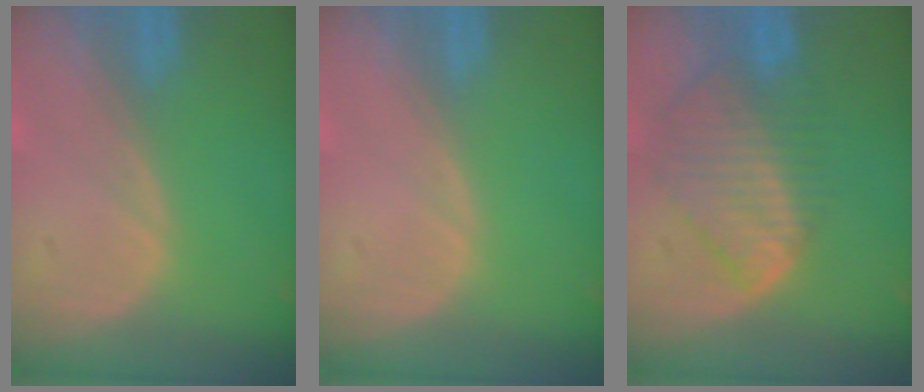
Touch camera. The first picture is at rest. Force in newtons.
{"total": 0.0}
{"total": 8.4, "press": 7.6, "slide": 3.6}